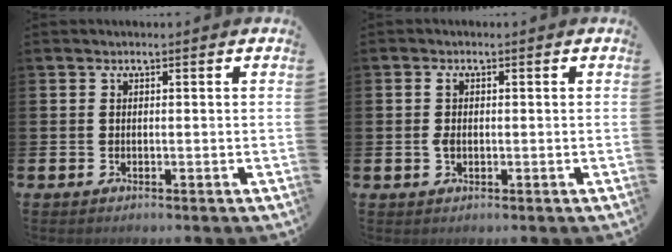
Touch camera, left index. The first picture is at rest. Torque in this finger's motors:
{"motor_torque": [0.38, 0.25, 0.09, 0.04]}